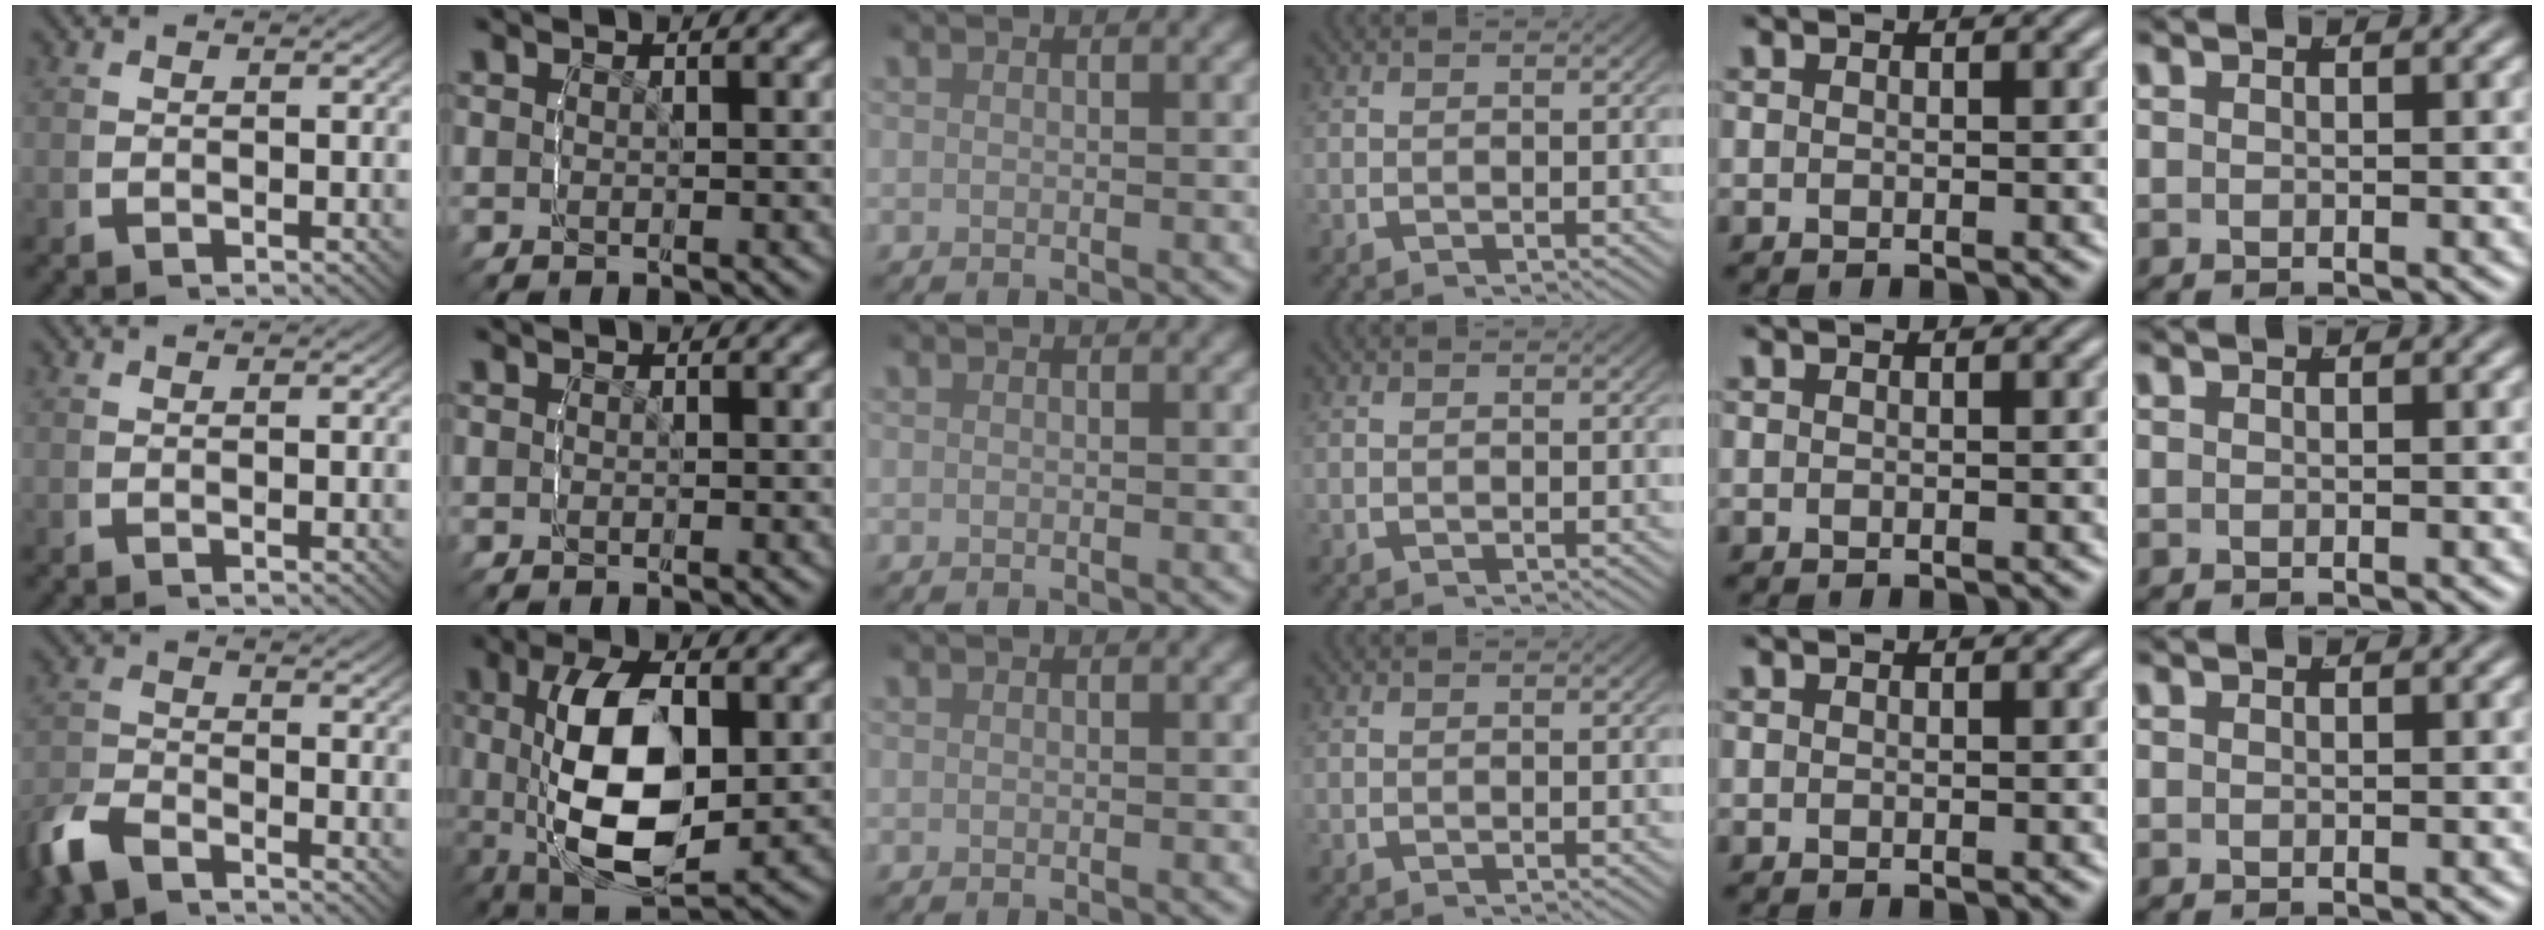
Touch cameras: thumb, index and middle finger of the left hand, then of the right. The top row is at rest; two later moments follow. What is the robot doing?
{"motion": "grasp_and_lifting", "object": "scissors"}